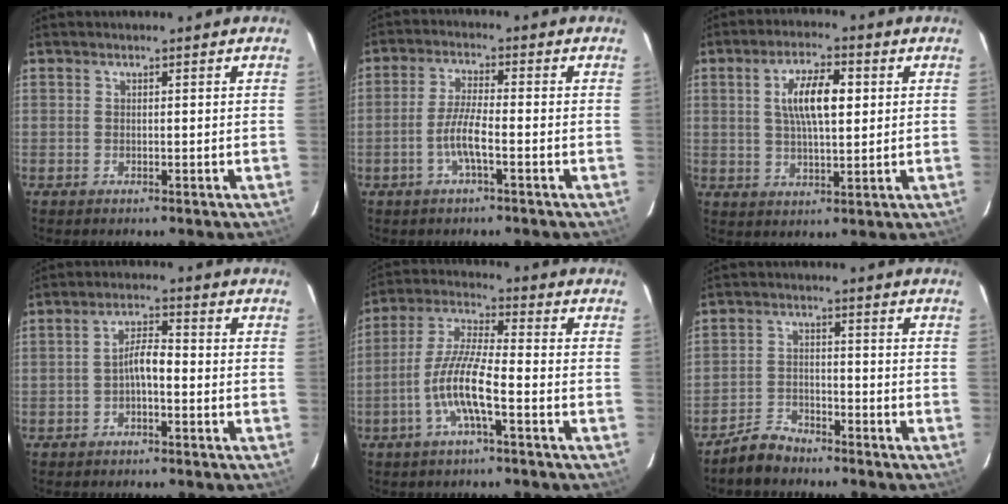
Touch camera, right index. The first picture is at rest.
{"total": 5.4, "force": [-2.2, 0.5, 4.9], "torque": [-0.103, 0.002, -0.044]}
{"total": 8.9, "force": [2.1, 3.1, 8.1], "torque": [-0.146, 0.010, 0.038]}
{"total": 3.7, "force": [-1.5, 1.1, 3.2], "torque": [-0.063, 0.013, -0.026]}
{"total": 9.8, "force": [-3.9, 1.1, 8.9], "torque": [-0.192, 0.003, -0.077]}
{"total": 5.1, "force": [-4.4, 2.3, 0.8], "torque": [-0.031, 0.013, -0.080]}